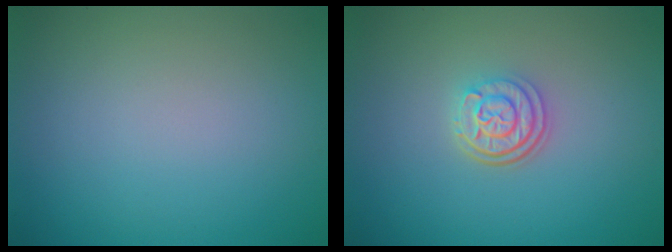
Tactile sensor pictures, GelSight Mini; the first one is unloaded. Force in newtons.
{"total": 3.0, "press": 2.4, "slide": 1.8}